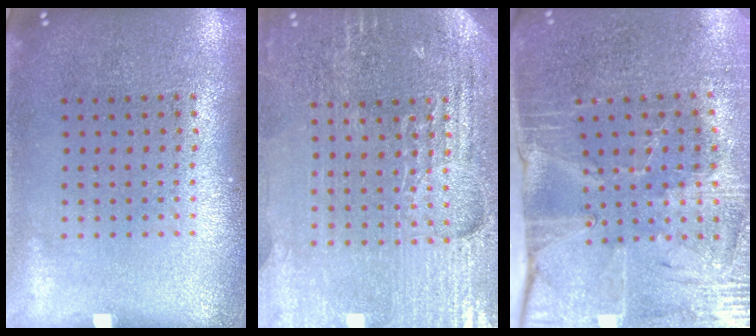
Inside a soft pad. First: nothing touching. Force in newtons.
{"total": 4.9, "press": 4.6, "slide": 1.8}
{"total": 4.4, "press": 3.7, "slide": 2.4}